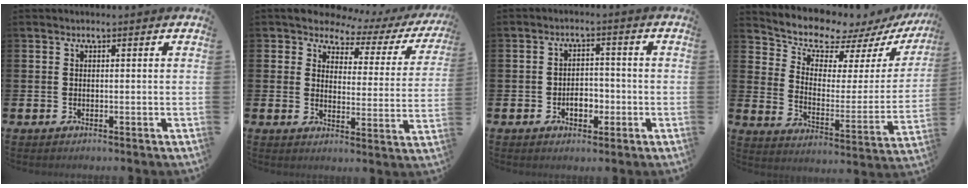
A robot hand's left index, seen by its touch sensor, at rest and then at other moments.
{"total": 4.5, "force": [3.7, 2.3, 0.9], "torque": [-0.029, -0.035, 0.053]}
{"total": 3.3, "force": [-1.2, 2.2, 2.2], "torque": [-0.028, -0.001, -0.028]}
{"total": 7.8, "force": [7.3, 2.3, 1.4], "torque": [-0.064, -0.066, 0.123]}